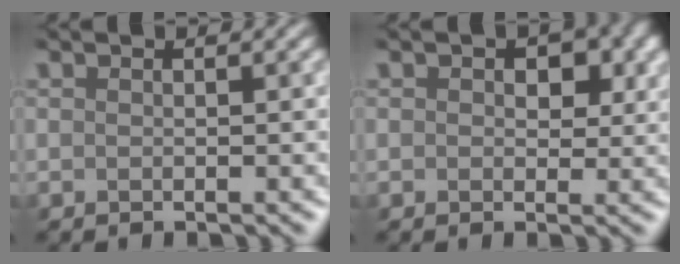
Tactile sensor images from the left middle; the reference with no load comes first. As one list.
[{"total": 3.9, "force": [1.2, 2.8, 2.4], "torque": [-0.013, 0.011, 0.006]}]